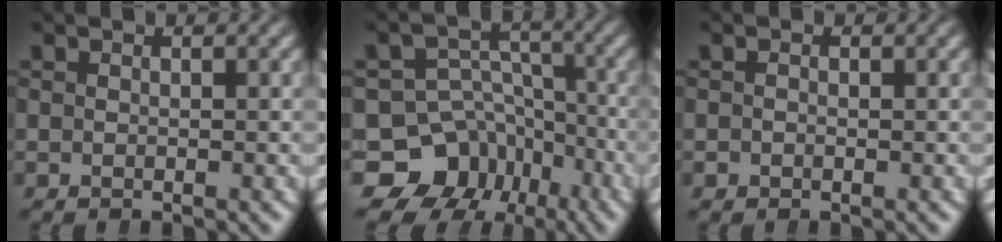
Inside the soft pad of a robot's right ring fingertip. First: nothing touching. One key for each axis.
{"total": 16.7, "fx": -6.3, "fy": 14.4, "fz": 5.9, "tx": -0.117, "ty": -0.072, "tz": -0.090}
{"total": 0.6, "fx": -0.4, "fy": 0.5, "fz": 0.1, "tx": -0.002, "ty": -0.007, "tz": -0.001}